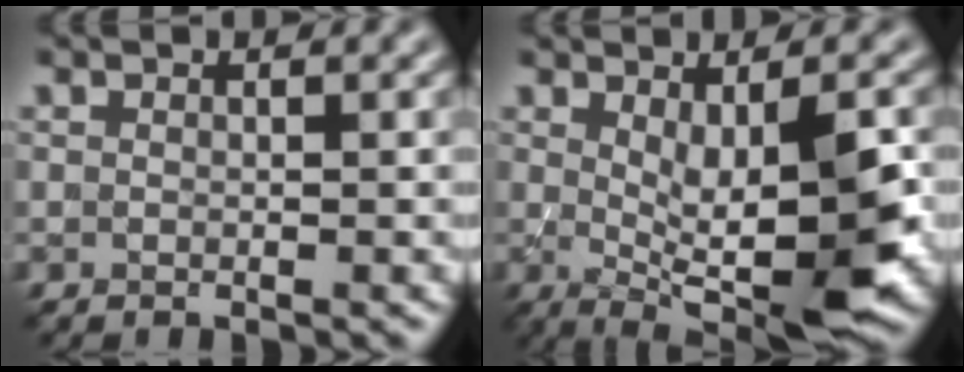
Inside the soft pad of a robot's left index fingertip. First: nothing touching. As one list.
[{"total": 7.4, "force": [-0.6, 2.0, 7.1], "torque": [-0.105, -0.010, -0.002]}]